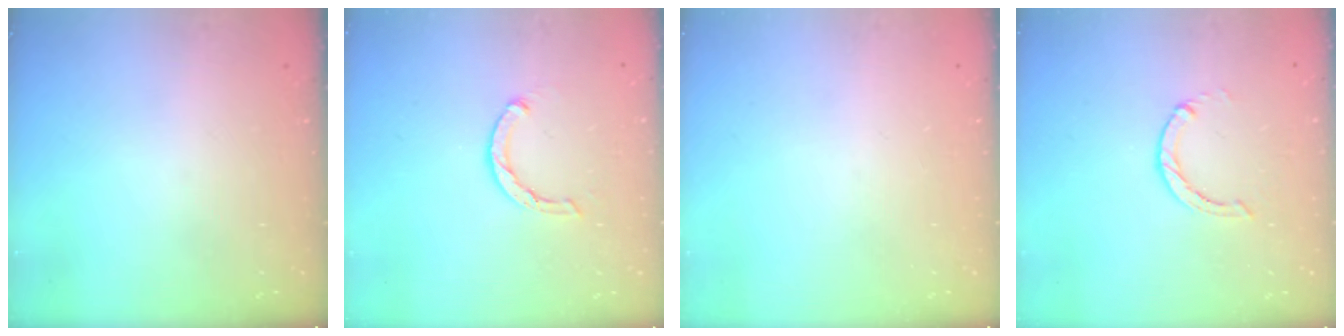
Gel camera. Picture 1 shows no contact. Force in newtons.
{"total": 3.6, "press": 3.5, "slide": 0.5}
{"total": 0.0}
{"total": 0.0}